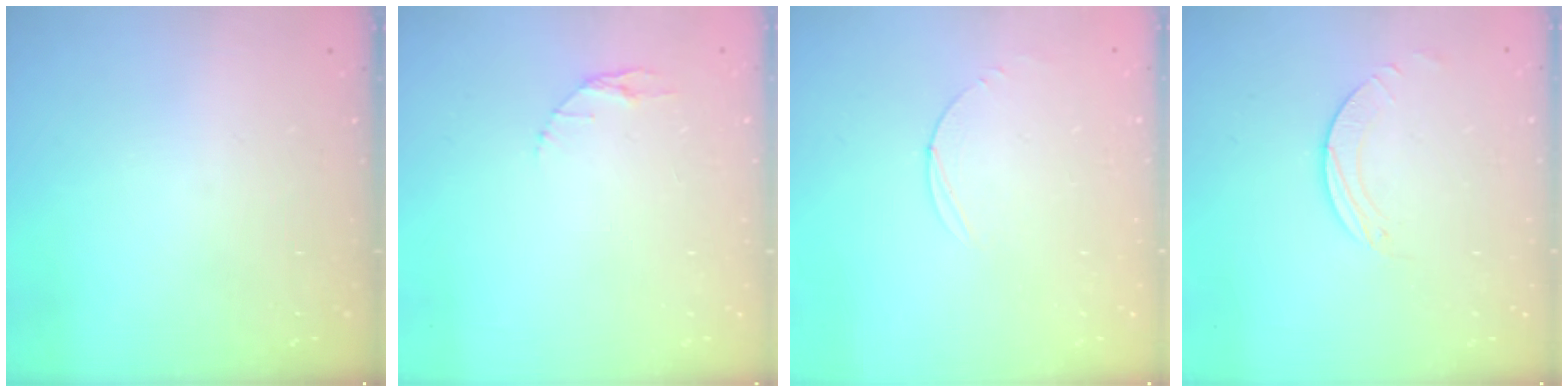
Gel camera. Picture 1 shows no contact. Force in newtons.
{"total": 2.9, "press": 2.9, "slide": 0.4}
{"total": 3.0, "press": 3.0, "slide": 0.3}
{"total": 2.0, "press": 2.0, "slide": 0.2}